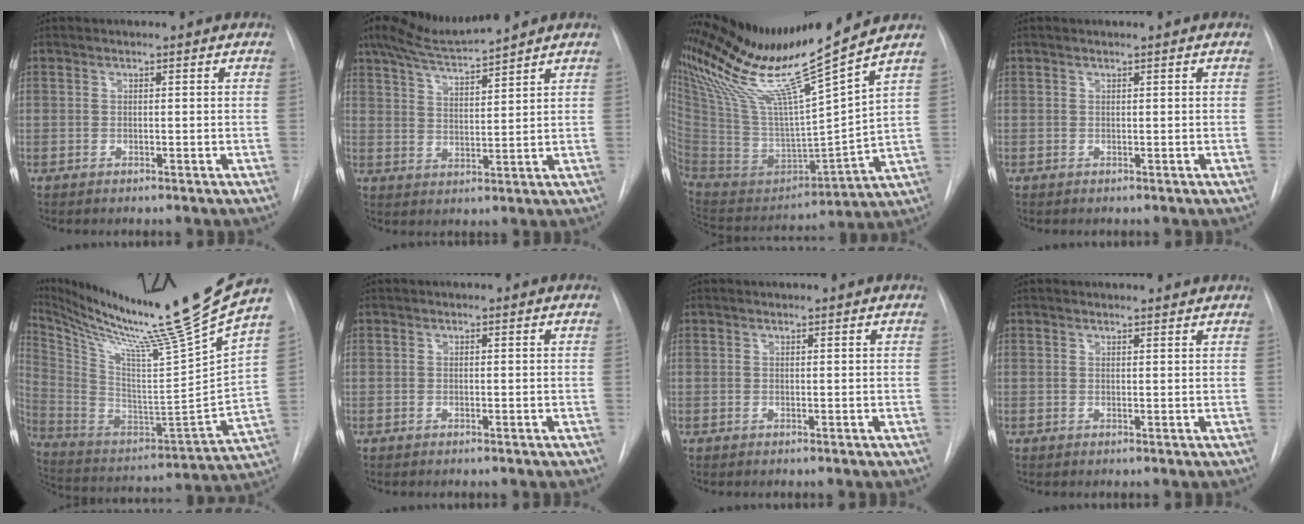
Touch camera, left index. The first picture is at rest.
{"total": 7.5, "force": [6.8, -0.2, 3.1], "torque": [-0.062, 0.008, 0.128]}
{"total": 21.3, "force": [17.1, -2.1, 12.5], "torque": [-0.219, -0.046, 0.314]}
{"total": 0.0}
{"total": 29.7, "force": [23.9, -3.1, 17.5], "torque": [-0.315, -0.091, 0.380]}
{"total": 0.0}
{"total": 0.6, "force": [0.6, -0.1, 0.0], "torque": [-0.005, 0.002, 0.012]}
{"total": 2.9, "force": [2.9, 0.3, 0.4], "torque": [-0.013, 0.005, 0.030]}